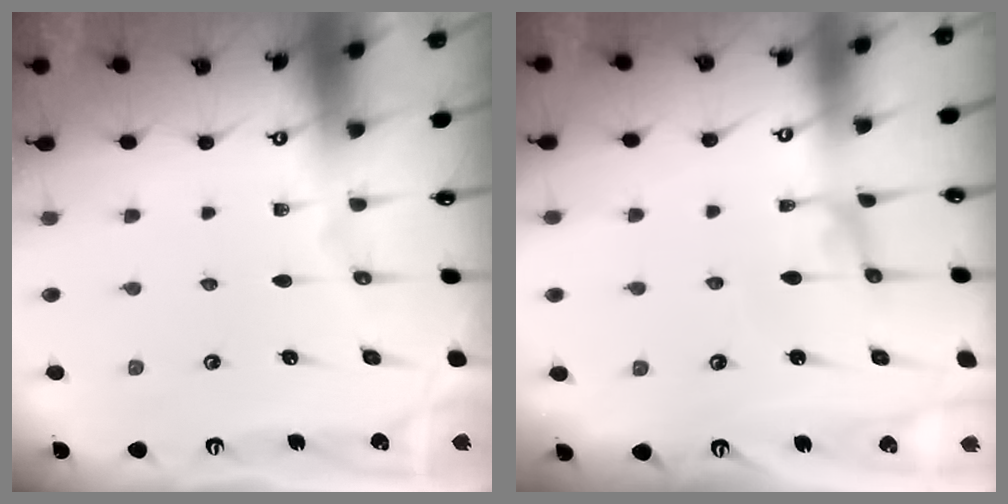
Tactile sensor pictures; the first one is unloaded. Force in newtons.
{"total": 0.6, "press": 0.5, "slide": 0.2}